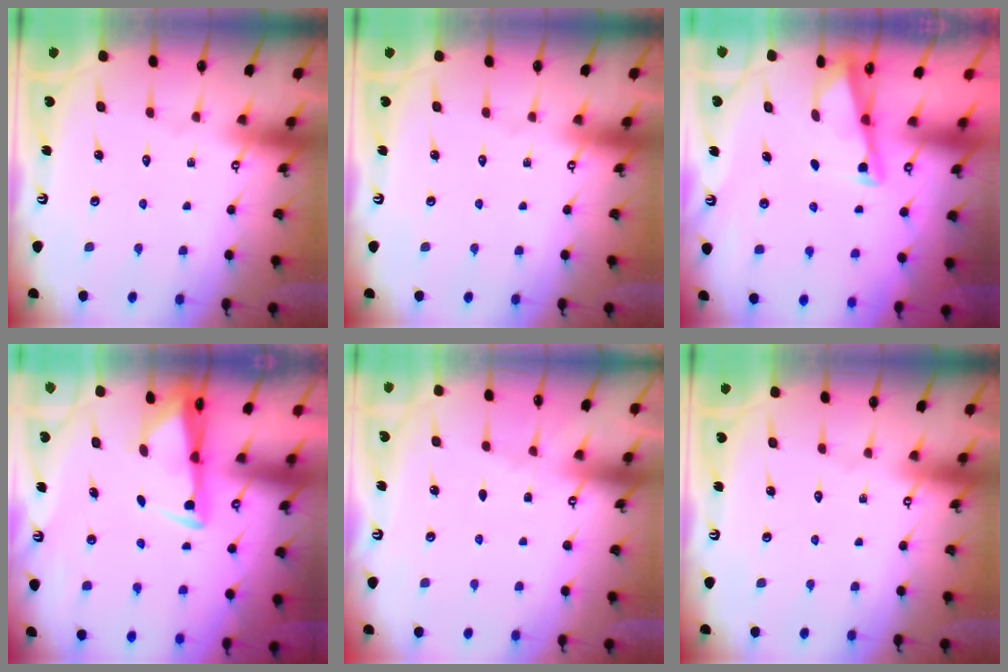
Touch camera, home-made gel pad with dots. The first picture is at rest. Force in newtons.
{"total": 0.0}
{"total": 2.8, "press": 2.8, "slide": 0.3}
{"total": 3.0, "press": 2.8, "slide": 0.9}
{"total": 0.5, "press": 0.5, "slide": 0.1}
{"total": 0.0}